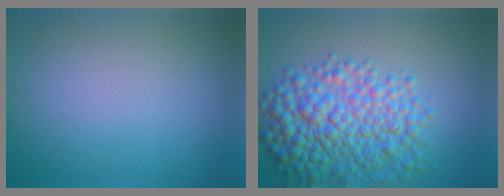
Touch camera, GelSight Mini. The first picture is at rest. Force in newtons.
{"total": 8.1, "press": 8.1, "slide": 0.2}